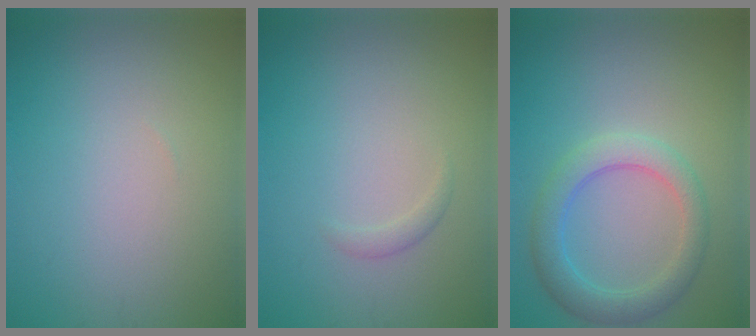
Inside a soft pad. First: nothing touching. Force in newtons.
{"total": 0.8, "press": 0.8, "slide": 0.0}
{"total": 4.1, "press": 4.1, "slide": 0.2}